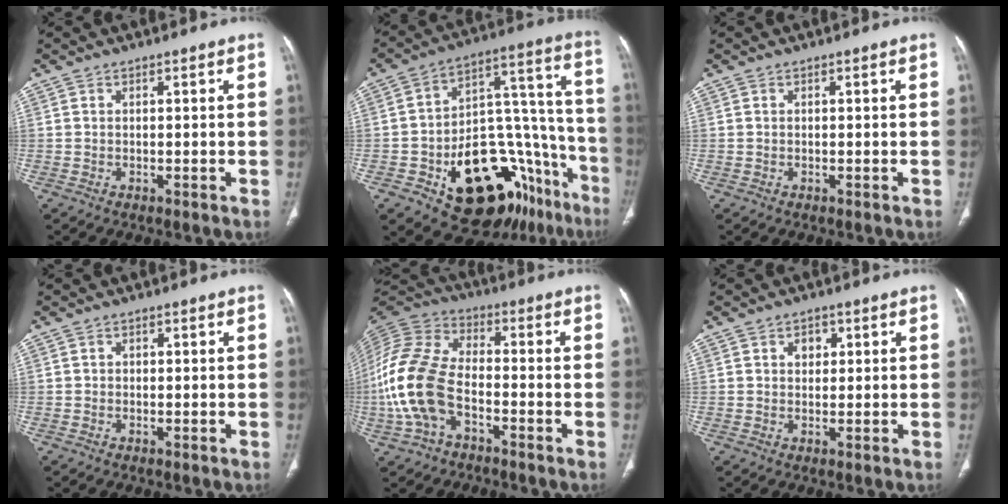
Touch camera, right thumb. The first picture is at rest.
{"total": 27.4, "force": [-13.0, 15.1, 18.8], "torque": [-0.191, 0.112, -0.178]}
{"total": 0.0}
{"total": 0.7, "force": [0.0, 0.6, 0.3], "torque": [0.000, 0.002, -0.001]}
{"total": 16.4, "force": [-4.7, 9.8, 12.3], "torque": [-0.272, 0.030, -0.094]}
{"total": 2.9, "force": [1.0, 2.2, 1.5], "torque": [-0.008, -0.002, 0.015]}